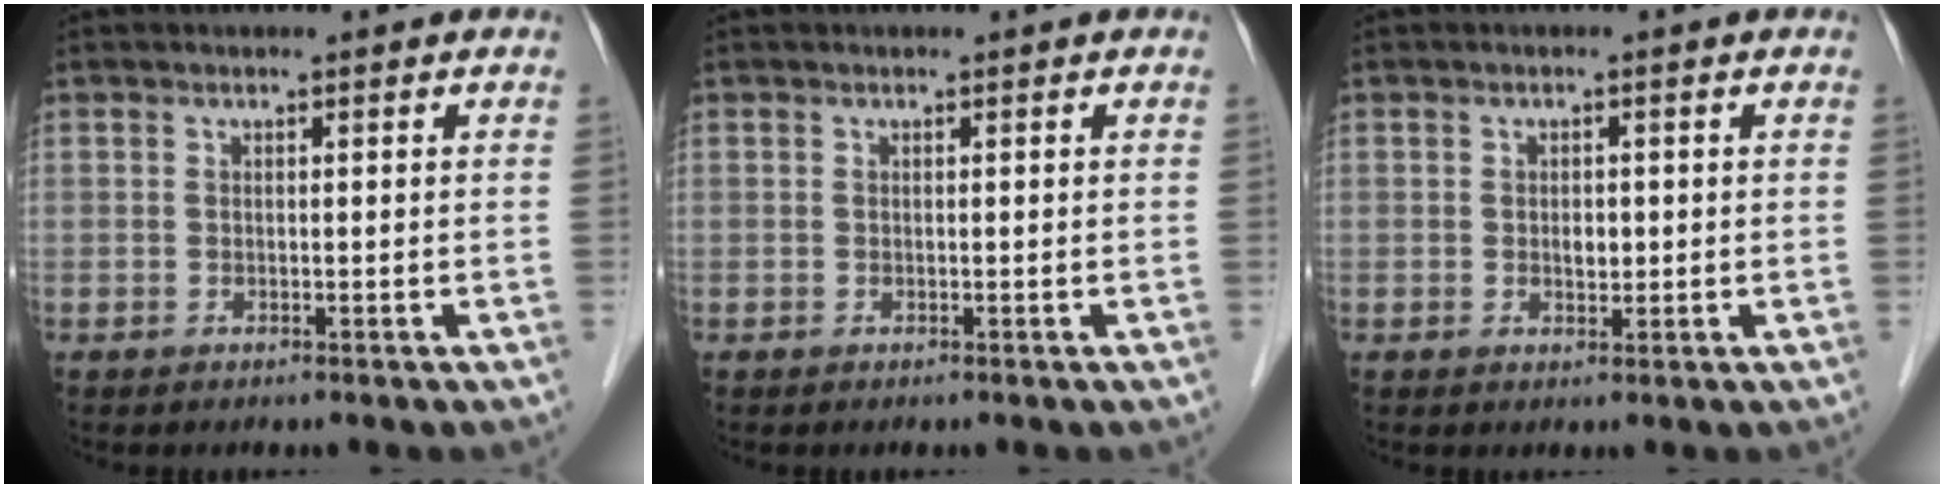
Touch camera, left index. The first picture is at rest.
{"total": 0.0}
{"total": 1.8, "force": [0.0, 1.1, 1.4], "torque": [-0.023, 0.000, 0.001]}